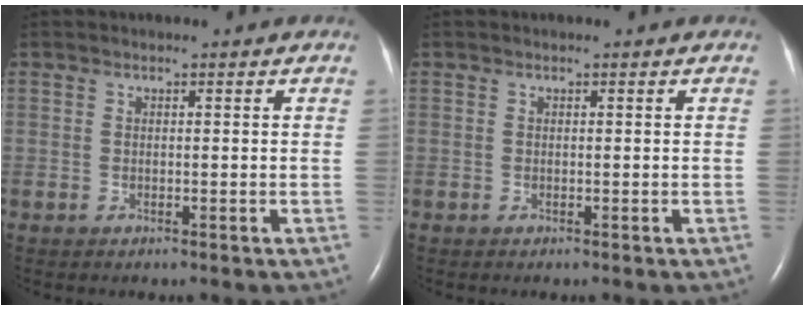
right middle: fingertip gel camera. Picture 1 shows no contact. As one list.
[{"total": 0.0}]